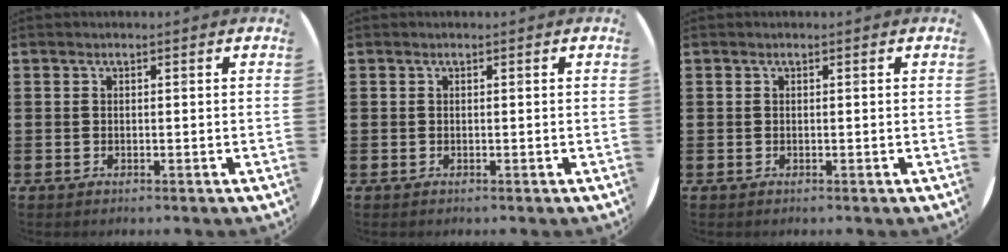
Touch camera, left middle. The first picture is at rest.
{"total": 0.0}
{"total": 0.0}